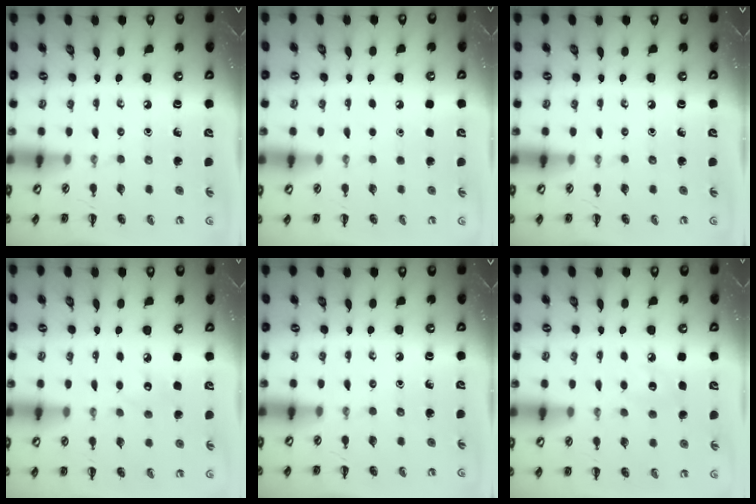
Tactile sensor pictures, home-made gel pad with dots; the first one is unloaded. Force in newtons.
{"total": 1.8, "press": 1.8, "slide": 0.1}
{"total": 0.0}
{"total": 5.0, "press": 4.9, "slide": 1.1}
{"total": 0.0}
{"total": 6.8, "press": 6.5, "slide": 1.9}